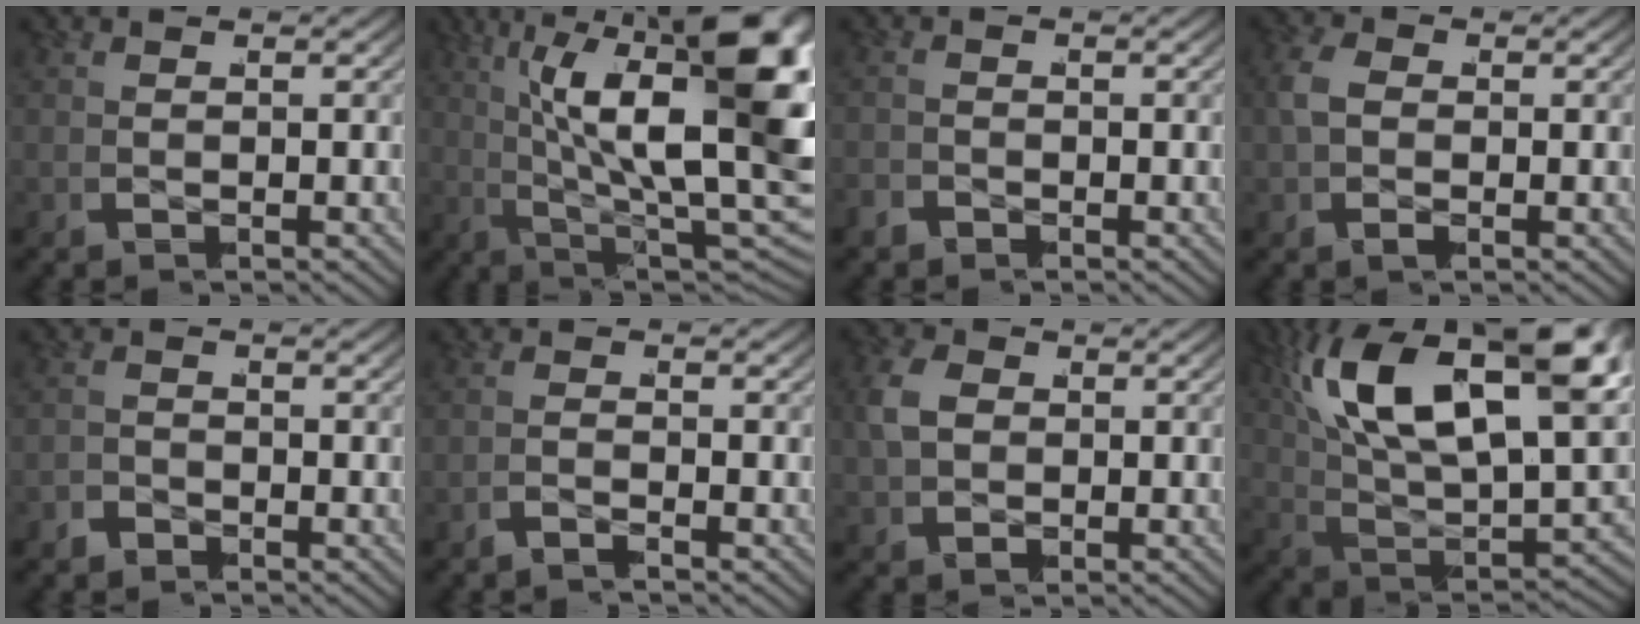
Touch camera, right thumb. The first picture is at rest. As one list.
[{"total": 21.1, "force": [1.7, 10.7, 18.1], "torque": [-0.277, -0.034, 0.040]}, {"total": 1.3, "force": [-1.1, 0.3, -0.6], "torque": [0.011, -0.002, -0.023]}, {"total": 3.2, "force": [0.1, 2.4, 2.1], "torque": [-0.057, -0.005, 0.005]}, {"total": 1.5, "force": [-1.4, 0.3, -0.6], "torque": [0.015, -0.002, -0.028]}, {"total": 1.4, "force": [-1.2, -0.7, -0.3], "torque": [0.008, 0.008, -0.035]}, {"total": 4.6, "force": [0.5, 3.6, 2.7], "torque": [-0.071, -0.009, 0.017]}, {"total": 19.0, "force": [4.4, 10.7, 15.1], "torque": [-0.300, -0.029, 0.081]}]